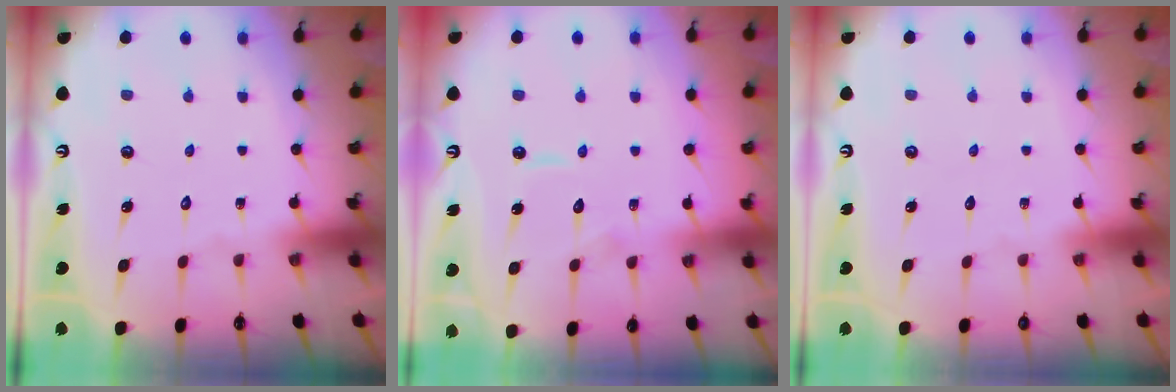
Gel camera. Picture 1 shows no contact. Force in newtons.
{"total": 6.0, "press": 6.0, "slide": 0.5}
{"total": 0.0}